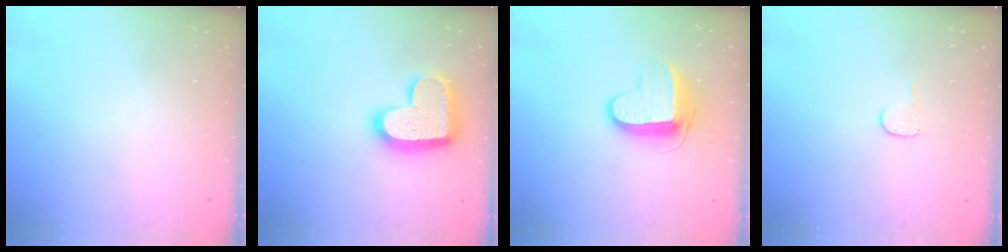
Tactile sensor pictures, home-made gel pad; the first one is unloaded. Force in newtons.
{"total": 17.7, "press": 17.7, "slide": 1.2}
{"total": 9.4, "press": 9.4, "slide": 0.7}
{"total": 4.0, "press": 4.0, "slide": 0.5}